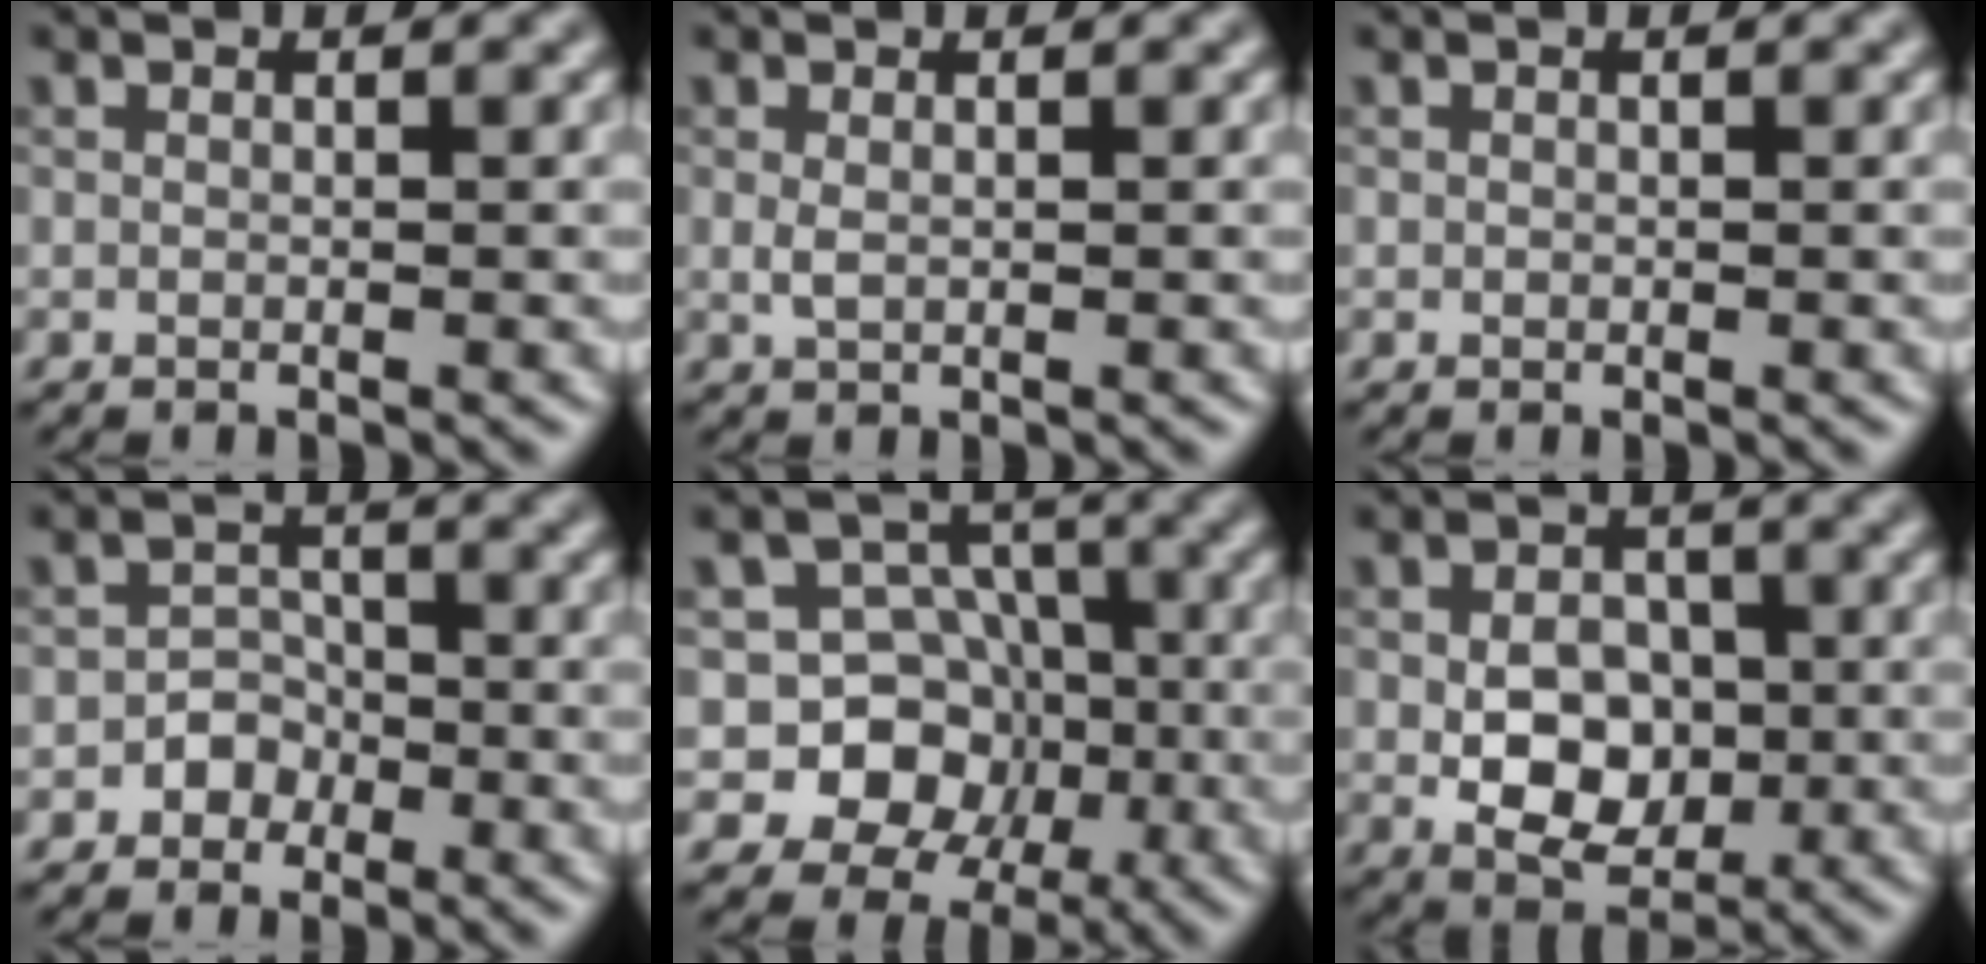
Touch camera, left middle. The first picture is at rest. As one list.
[{"total": 0.9, "force": [0.2, 0.4, 0.8], "torque": [-0.020, -0.001, 0.005]}, {"total": 0.0}, {"total": 2.2, "force": [-1.2, 1.8, 0.3], "torque": [0.023, 0.015, -0.032]}, {"total": 8.5, "force": [-2.3, 7.8, 2.6], "torque": [-0.026, 0.022, -0.072]}, {"total": 5.3, "force": [-0.8, 3.8, 3.6], "torque": [-0.058, -0.005, -0.015]}]